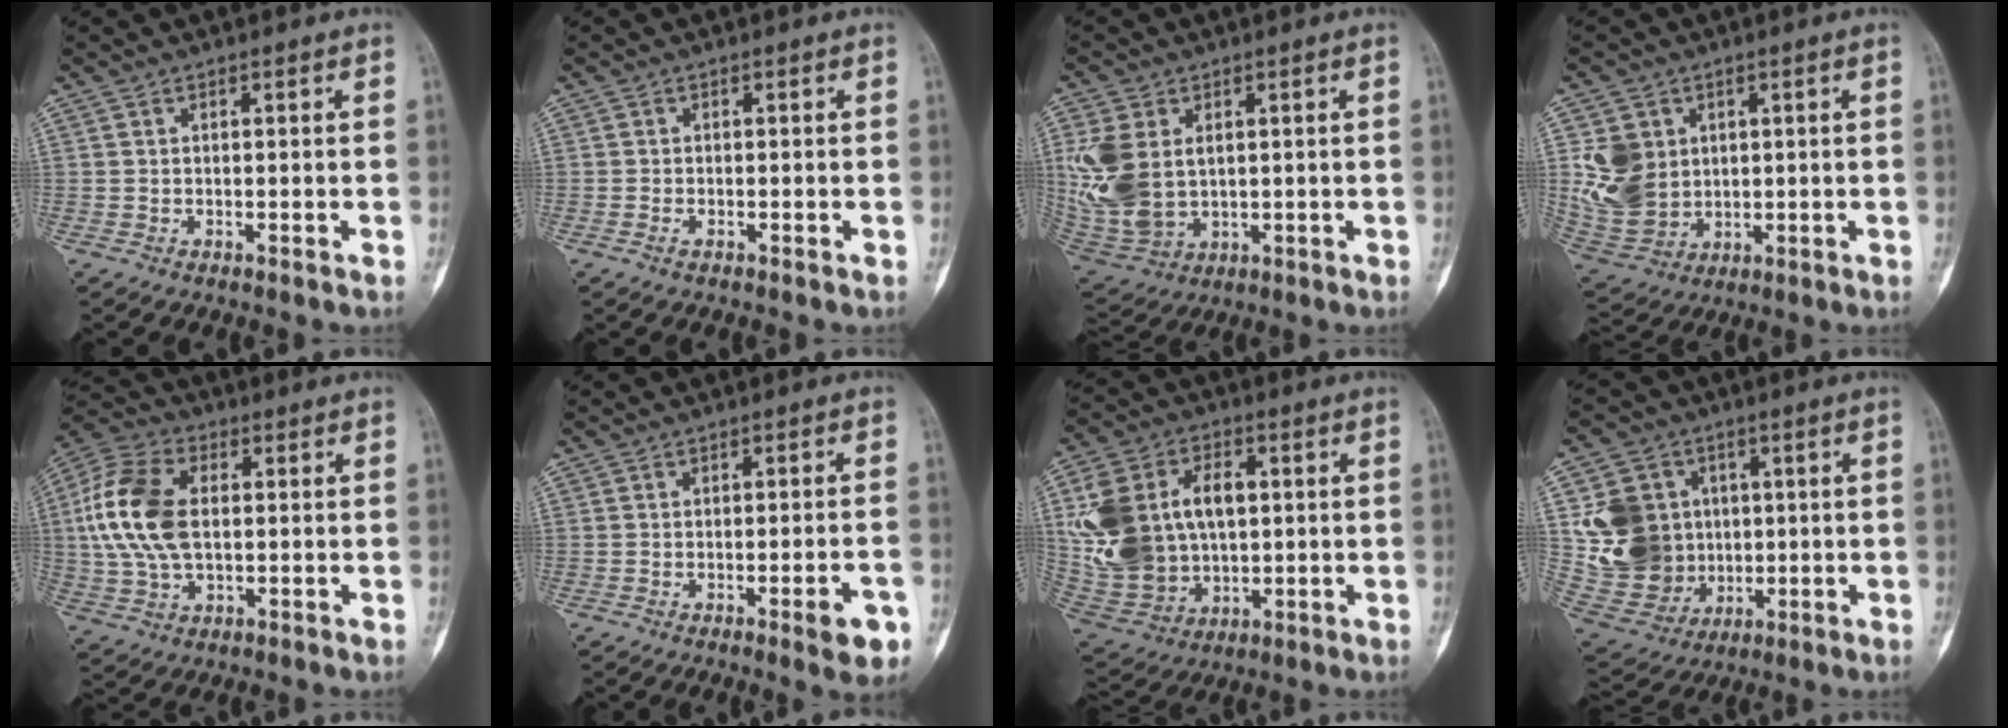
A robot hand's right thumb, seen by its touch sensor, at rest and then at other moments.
{"total": 0.6, "force": [-0.4, 0.3, 0.4], "torque": [-0.010, 0.001, -0.008]}
{"total": 13.6, "force": [2.1, 9.3, 9.8], "torque": [-0.211, -0.011, 0.059]}
{"total": 10.6, "force": [2.4, 8.8, 5.5], "torque": [-0.086, -0.010, 0.067]}
{"total": 15.7, "force": [1.3, 9.6, 12.4], "torque": [-0.259, 0.016, 0.024]}
{"total": 5.8, "force": [-2.7, 1.3, 5.0], "torque": [-0.052, 0.011, -0.029]}
{"total": 20.9, "force": [2.4, 14.7, 14.6], "torque": [-0.280, 0.009, 0.063]}
{"total": 15.7, "force": [2.2, 13.9, 6.9], "torque": [-0.100, 0.003, 0.062]}